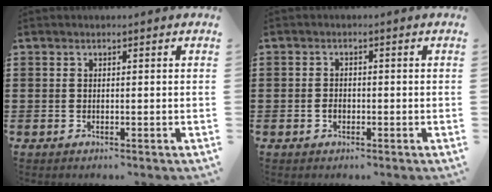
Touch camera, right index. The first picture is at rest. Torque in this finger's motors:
{"motor_torque": [0.09, 2.04, -0.07, -0.01]}